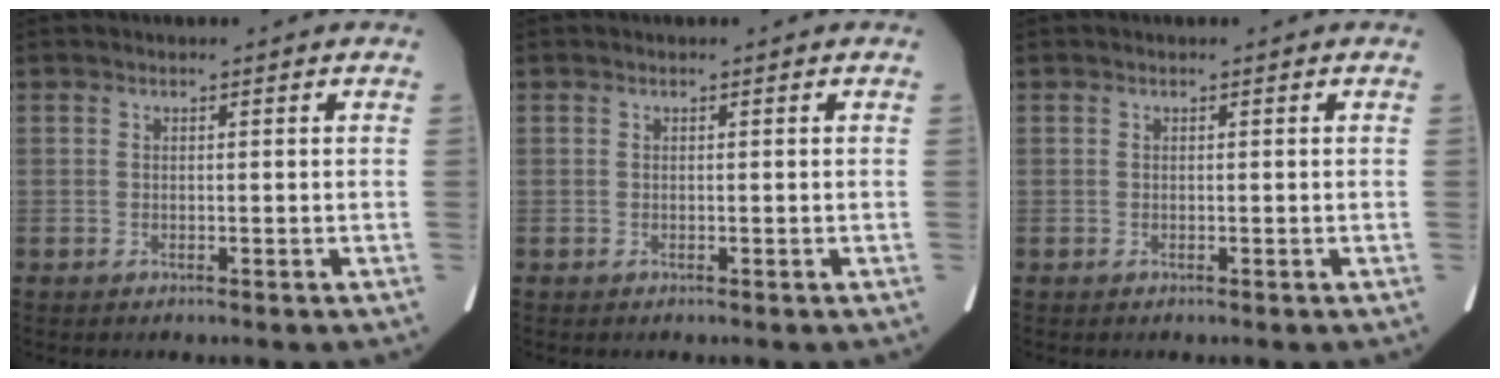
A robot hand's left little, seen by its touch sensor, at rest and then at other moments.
{"total": 0.0}
{"total": 0.0}